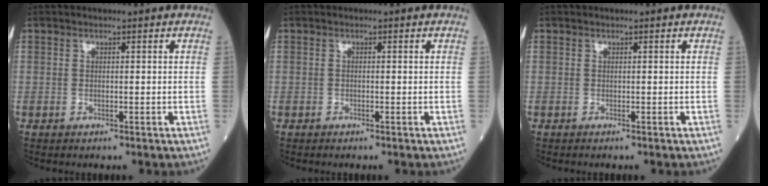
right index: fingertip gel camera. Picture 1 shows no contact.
{"total": 0.0}
{"total": 0.0}